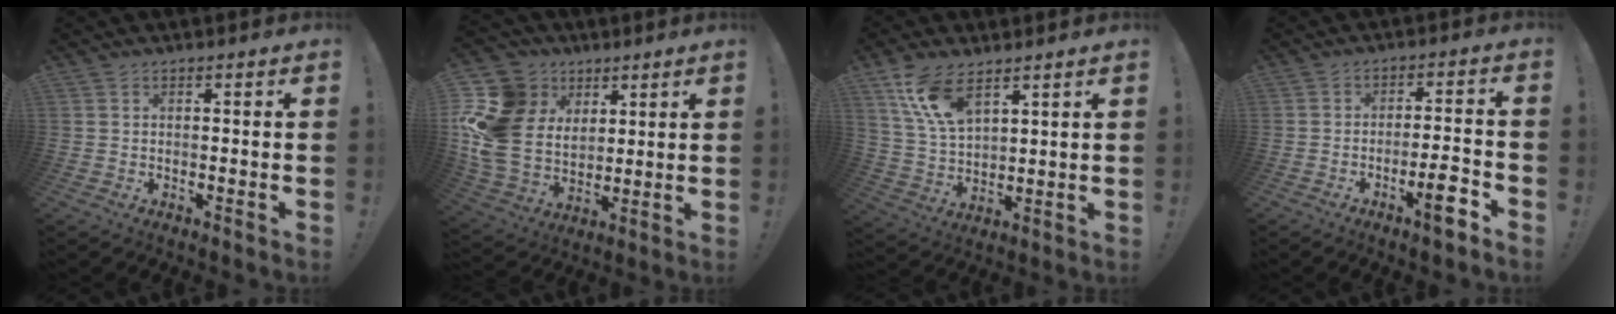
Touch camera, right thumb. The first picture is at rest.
{"total": 19.5, "force": [5.1, 15.7, 10.4], "torque": [-0.207, -0.026, 0.109]}
{"total": 12.3, "force": [7.8, 5.5, 7.8], "torque": [-0.150, -0.034, 0.146]}
{"total": 7.7, "force": [-4.7, 1.5, 5.9], "torque": [-0.076, 0.021, -0.081]}